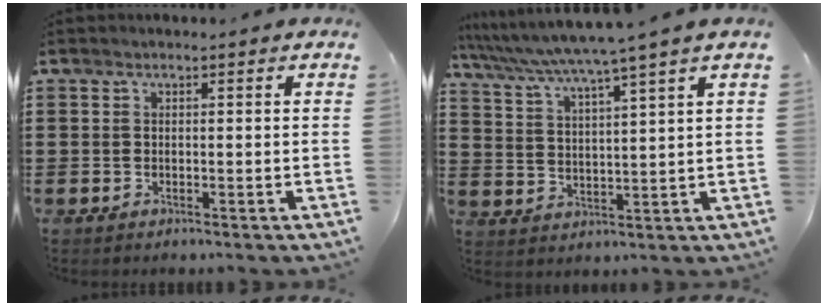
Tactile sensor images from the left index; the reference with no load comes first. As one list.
[{"total": 5.0, "force": [4.3, -1.4, 2.2], "torque": [-0.060, -0.035, 0.068]}]